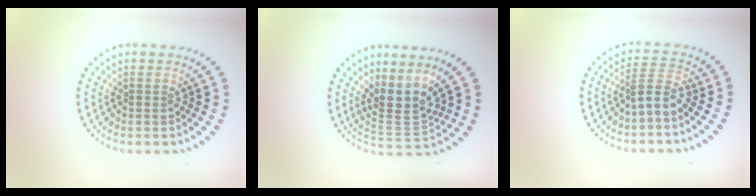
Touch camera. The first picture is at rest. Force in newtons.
{"total": 3.5, "press": 2.6, "slide": 2.3}
{"total": 2.6, "press": 1.9, "slide": 1.8}